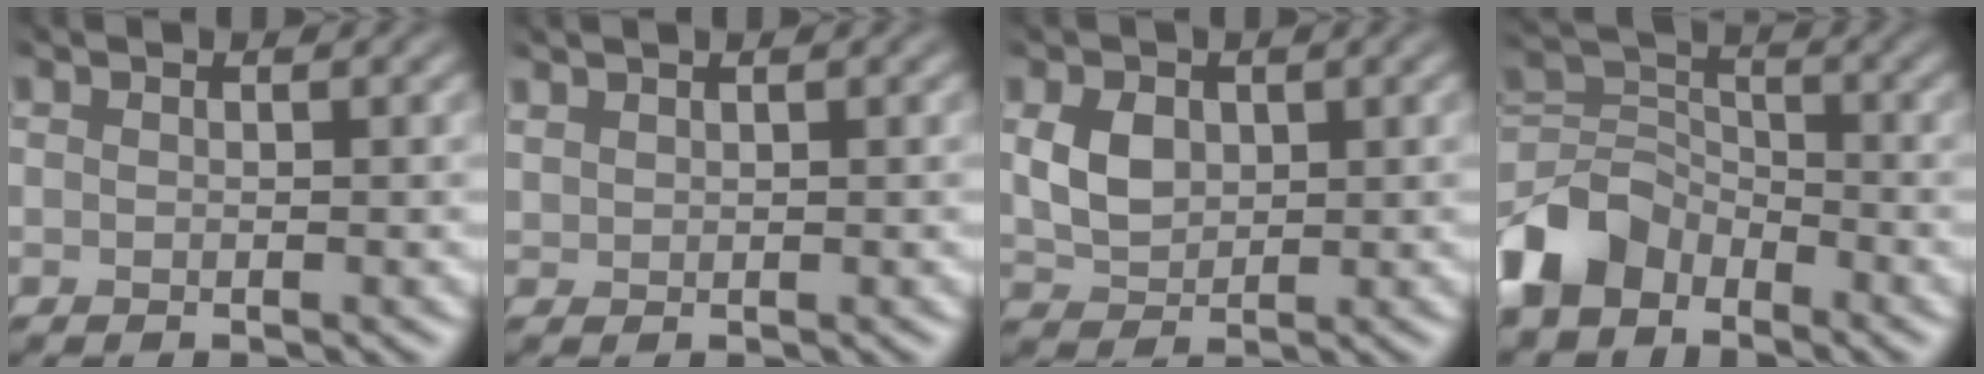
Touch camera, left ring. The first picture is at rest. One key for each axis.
{"total": 0.6, "fx": 0.6, "fy": 0.1, "fz": 0.1, "tx": -0.006, "ty": 0.005, "tz": 0.018}
{"total": 2.3, "fx": -0.2, "fy": 1.9, "fz": 1.4, "tx": -0.042, "ty": -0.005, "tz": 0.010}
{"total": 6.2, "fx": -4.9, "fy": 3.4, "fz": 1.4, "tx": -0.039, "ty": 0.000, "tz": -0.102}